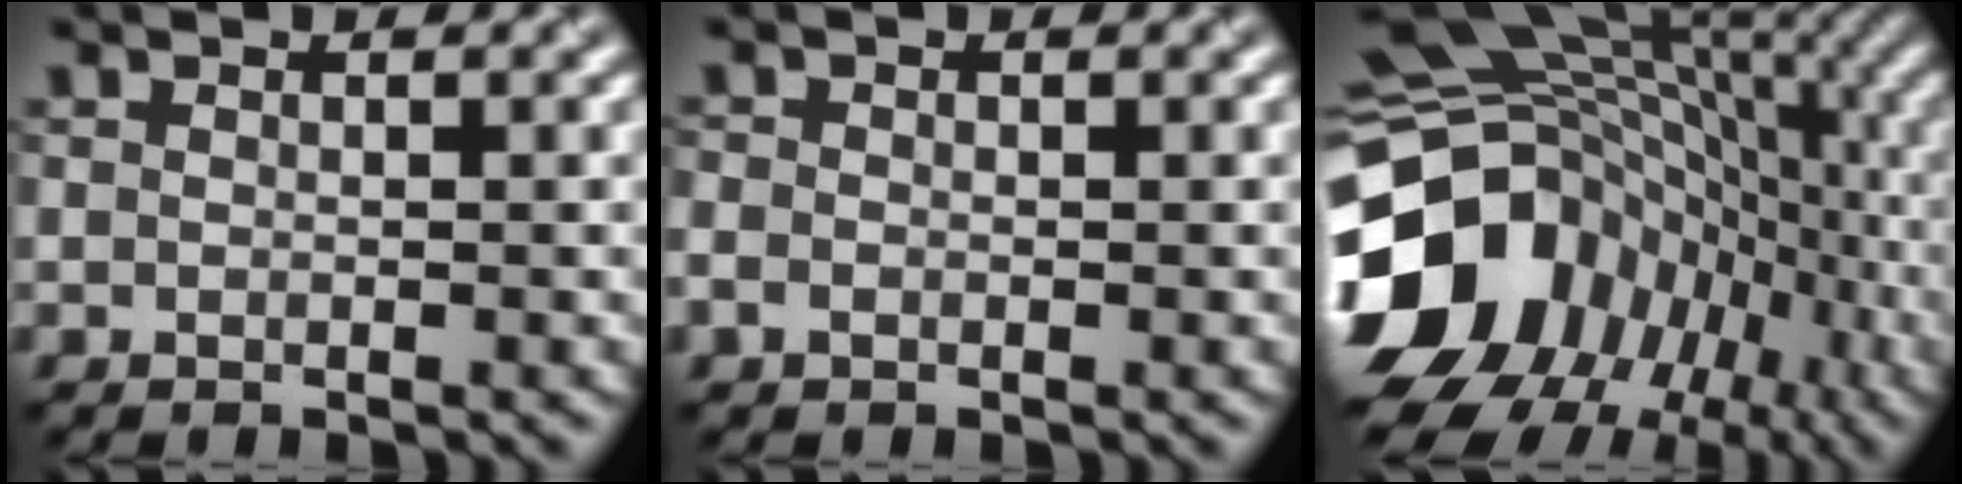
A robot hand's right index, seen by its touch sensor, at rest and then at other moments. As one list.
[{"total": 1.1, "force": [-0.5, 0.9, 0.5], "torque": [-0.008, -0.001, -0.014]}, {"total": 16.5, "force": [-5.3, 13.4, 8.1], "torque": [-0.187, -0.008, -0.082]}]